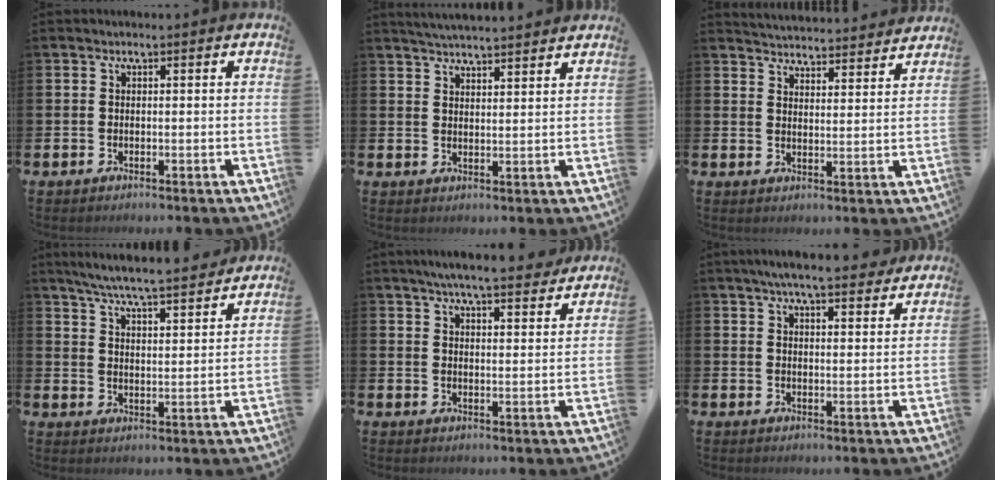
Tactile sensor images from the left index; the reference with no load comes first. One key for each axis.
{"total": 4.0, "fx": 4.0, "fy": -0.1, "fz": 0.2, "tx": -0.008, "ty": -0.021, "tz": 0.073}
{"total": 4.8, "fx": 4.8, "fy": 0.4, "fz": -0.2, "tx": 0.001, "ty": -0.043, "tz": 0.082}
{"total": 6.6, "fx": 6.3, "fy": -0.1, "fz": 1.8, "tx": -0.050, "ty": -0.045, "tz": 0.109}
{"total": 6.3, "fx": 6.0, "fy": 0.3, "fz": 1.8, "tx": -0.039, "ty": -0.033, "tz": 0.105}
{"total": 6.1, "fx": 5.7, "fy": 0.6, "fz": 2.1, "tx": -0.042, "ty": -0.023, "tz": 0.100}